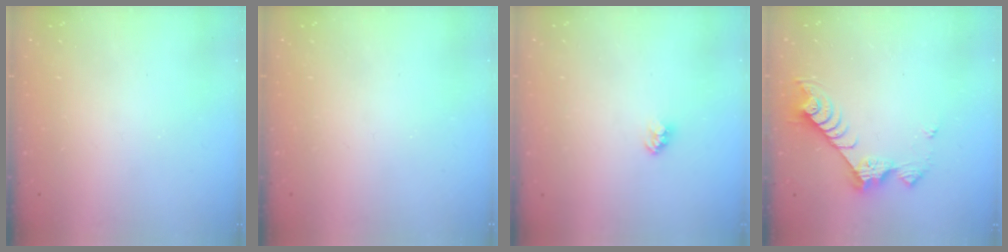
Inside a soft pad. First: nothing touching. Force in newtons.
{"total": 0.0}
{"total": 2.3, "press": 2.3, "slide": 0.1}
{"total": 9.3, "press": 9.3, "slide": 0.4}